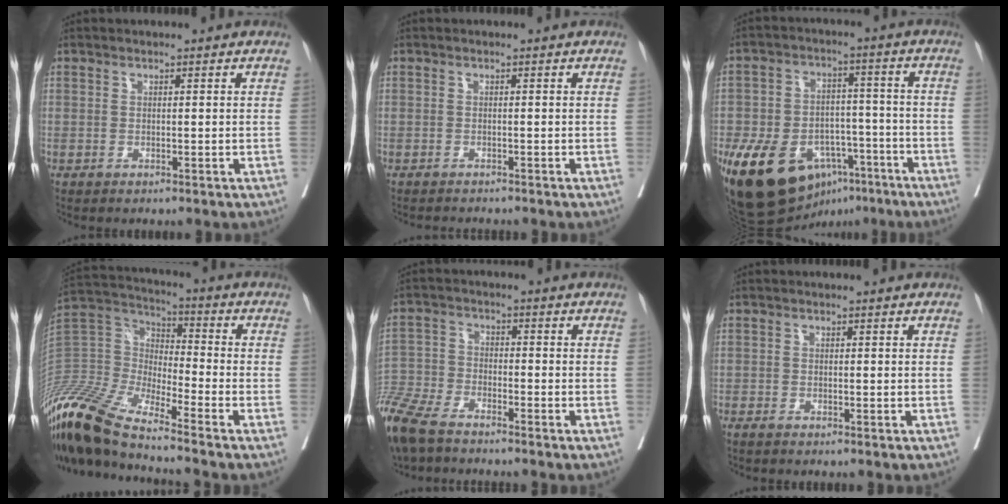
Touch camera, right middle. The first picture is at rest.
{"total": 2.4, "force": [-2.3, 0.0, 0.6], "torque": [-0.005, -0.005, -0.032]}
{"total": 20.4, "force": [-11.0, 12.3, 11.9], "torque": [-0.240, 0.013, -0.166]}
{"total": 20.1, "force": [-16.3, 2.6, 11.4], "torque": [-0.272, -0.012, -0.325]}
{"total": 12.2, "force": [-10.0, 3.8, 5.9], "torque": [-0.128, -0.020, -0.188]}
{"total": 0.7, "force": [-0.6, 0.1, 0.3], "torque": [-0.010, -0.002, -0.012]}